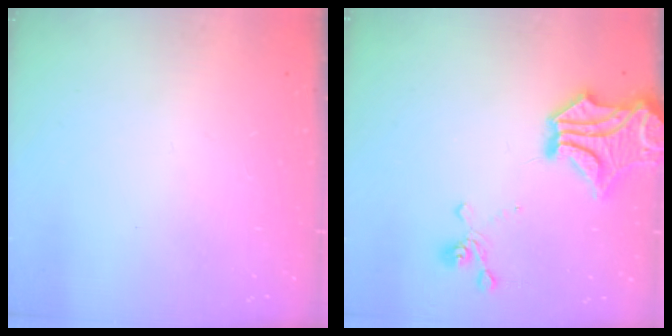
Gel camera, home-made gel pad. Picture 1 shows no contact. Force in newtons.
{"total": 6.9, "press": 6.2, "slide": 2.9}